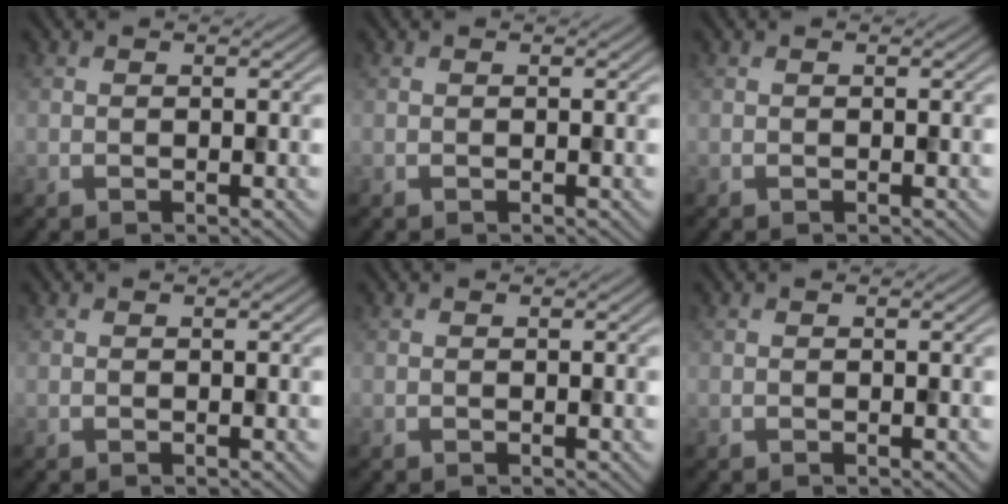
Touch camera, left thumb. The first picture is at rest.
{"total": 0.0}
{"total": 0.0}
{"total": 0.0}
{"total": 0.0}
{"total": 0.0}